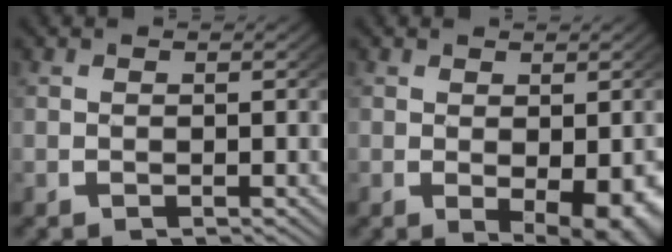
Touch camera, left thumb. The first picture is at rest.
{"total": 4.4, "force": [-0.5, 2.1, 3.8], "torque": [-0.060, -0.026, 0.011]}